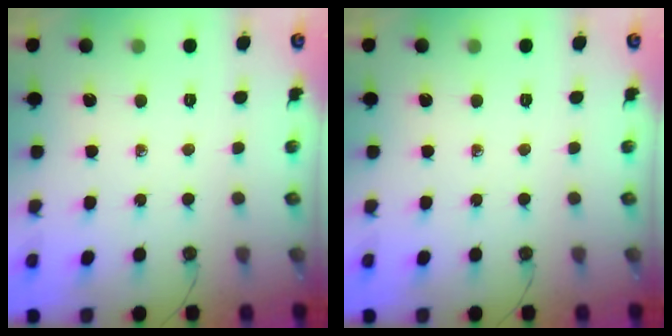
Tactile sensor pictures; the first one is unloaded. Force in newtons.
{"total": 0.0}